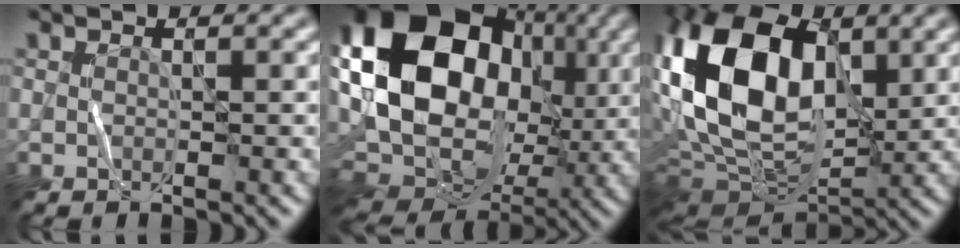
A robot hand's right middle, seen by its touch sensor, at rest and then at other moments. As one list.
[{"total": 19.3, "force": [3.1, 13.8, 13.1], "torque": [-0.266, 0.023, 0.049]}, {"total": 16.2, "force": [2.8, 10.2, 12.3], "torque": [-0.266, 0.019, 0.034]}]